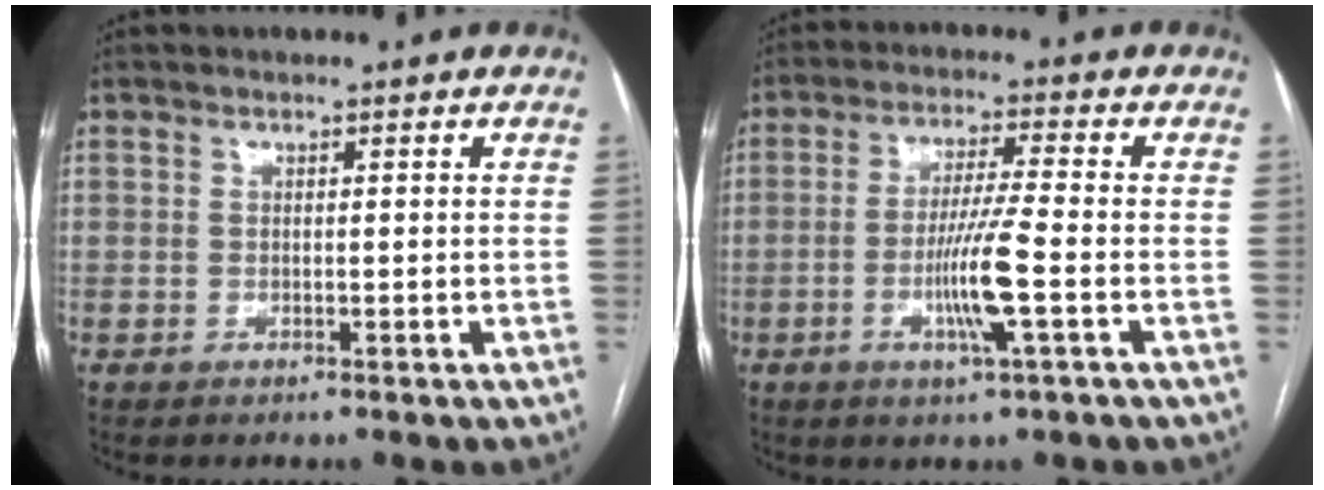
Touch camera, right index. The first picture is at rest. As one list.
[{"total": 8.1, "force": [-2.4, -0.7, 7.7], "torque": [-0.151, -0.010, -0.047]}]